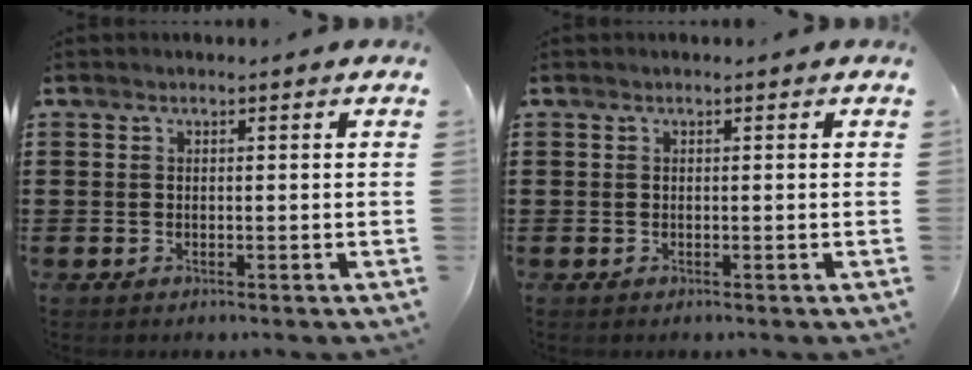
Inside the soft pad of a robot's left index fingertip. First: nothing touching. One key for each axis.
{"total": 0.0}